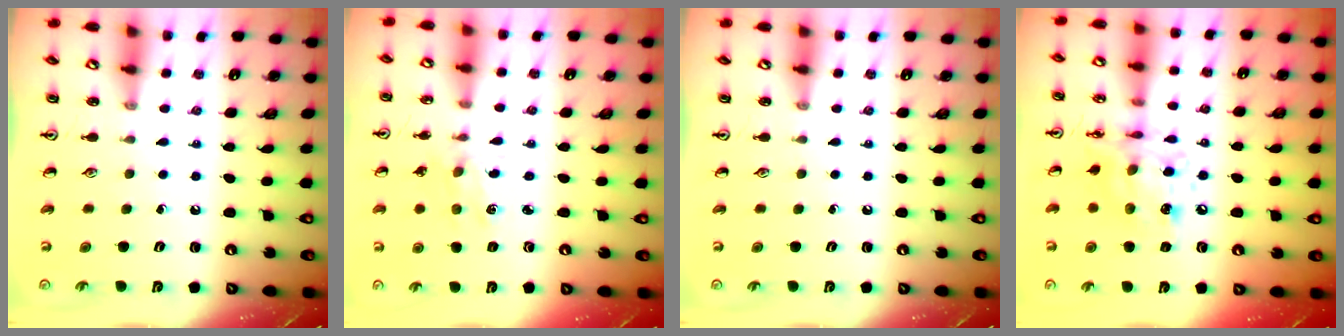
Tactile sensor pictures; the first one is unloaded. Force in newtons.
{"total": 1.4, "press": 1.4, "slide": 0.3}
{"total": 0.0}
{"total": 12.9, "press": 12.8, "slide": 1.1}